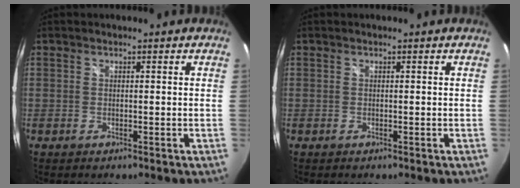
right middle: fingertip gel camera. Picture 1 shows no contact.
{"total": 0.0}